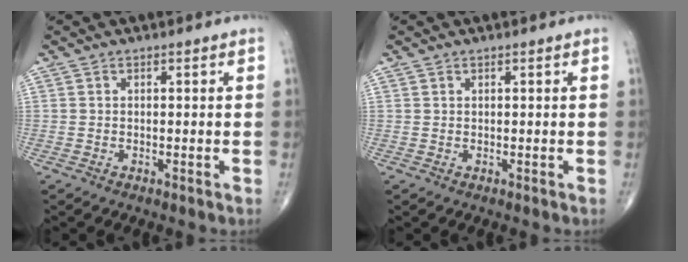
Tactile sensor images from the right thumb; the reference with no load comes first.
{"total": 0.0}